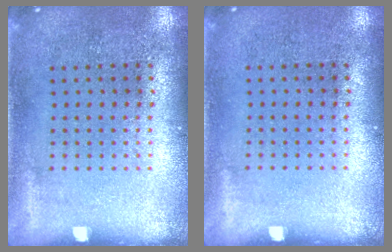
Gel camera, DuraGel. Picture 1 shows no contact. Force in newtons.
{"total": 0.0}